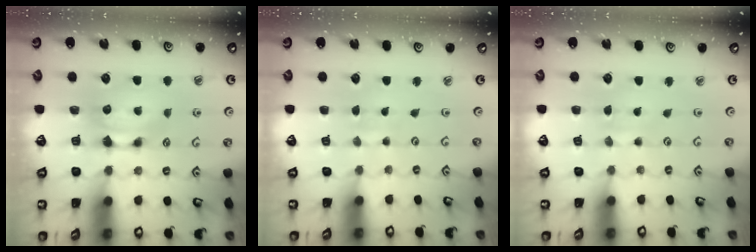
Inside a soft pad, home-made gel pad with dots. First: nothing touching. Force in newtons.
{"total": 5.7, "press": 5.7, "slide": 0.2}
{"total": 3.2, "press": 3.2, "slide": 0.1}